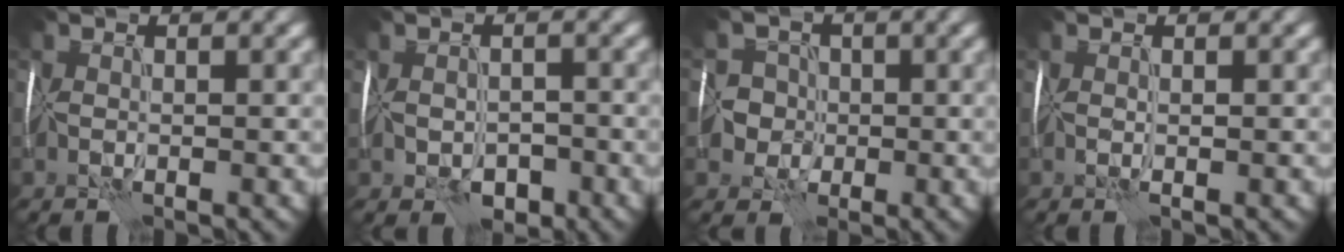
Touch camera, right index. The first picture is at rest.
{"total": 2.6, "force": [-1.0, 1.9, 1.5], "torque": [-0.018, -0.001, -0.016]}
{"total": 5.1, "force": [-1.4, 4.8, 1.0], "torque": [0.008, 0.007, -0.054]}
{"total": 0.9, "force": [0.4, 0.2, 0.8], "torque": [0.001, 0.003, 0.006]}